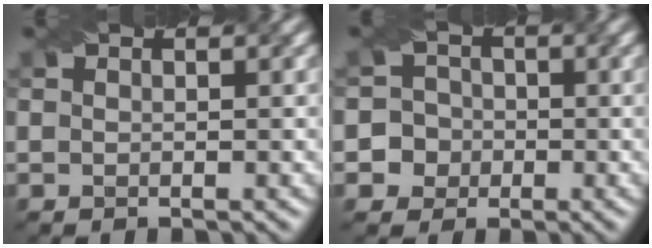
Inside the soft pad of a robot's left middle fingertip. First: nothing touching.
{"total": 5.0, "force": [-1.5, 4.7, 0.5], "torque": [0.007, 0.018, -0.048]}